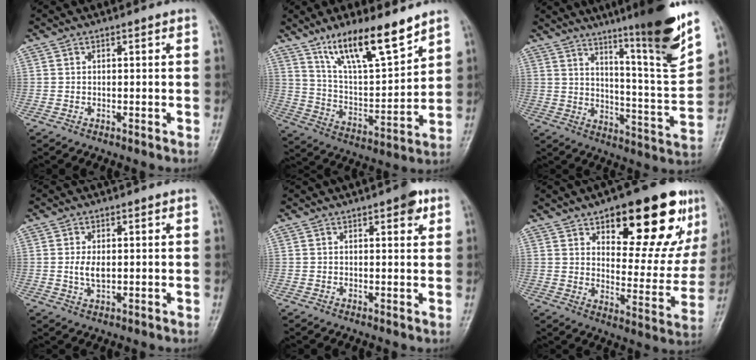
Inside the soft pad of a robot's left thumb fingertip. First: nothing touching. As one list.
[{"total": 15.4, "force": [10.9, 3.5, 10.3], "torque": [-0.162, -0.062, 0.208]}, {"total": 19.0, "force": [12.4, 1.2, 14.4], "torque": [-0.186, -0.075, 0.188]}, {"total": 3.5, "force": [0.2, 1.9, 2.9], "torque": [-0.058, -0.005, 0.004]}, {"total": 3.7, "force": [2.0, 1.4, 2.7], "torque": [-0.025, -0.006, 0.021]}, {"total": 23.2, "force": [12.3, 9.5, 17.2], "torque": [-0.180, -0.040, 0.178]}]